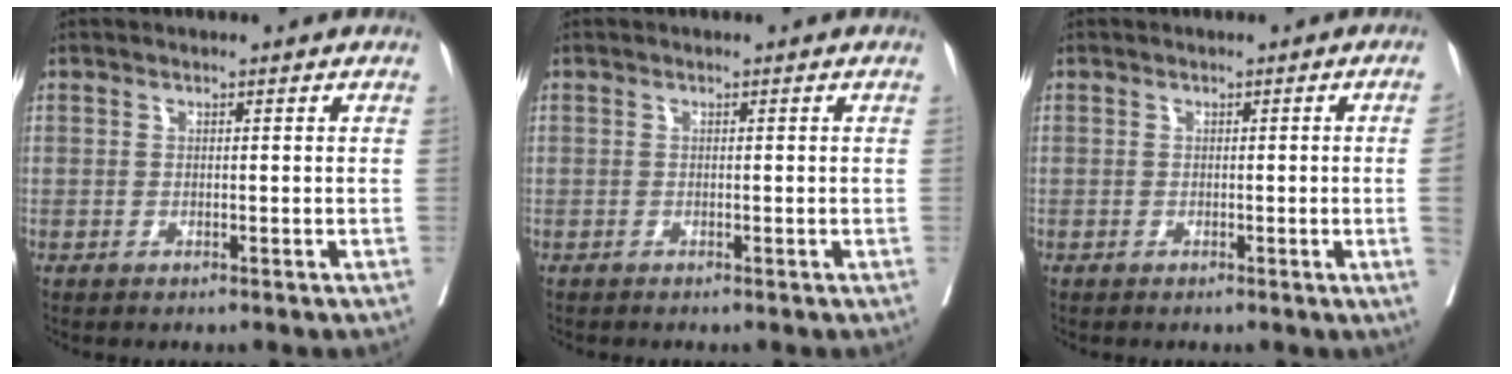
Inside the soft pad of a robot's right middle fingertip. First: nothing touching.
{"total": 0.0}
{"total": 3.3, "force": [-0.4, -1.4, 3.0], "torque": [-0.041, -0.007, -0.001]}